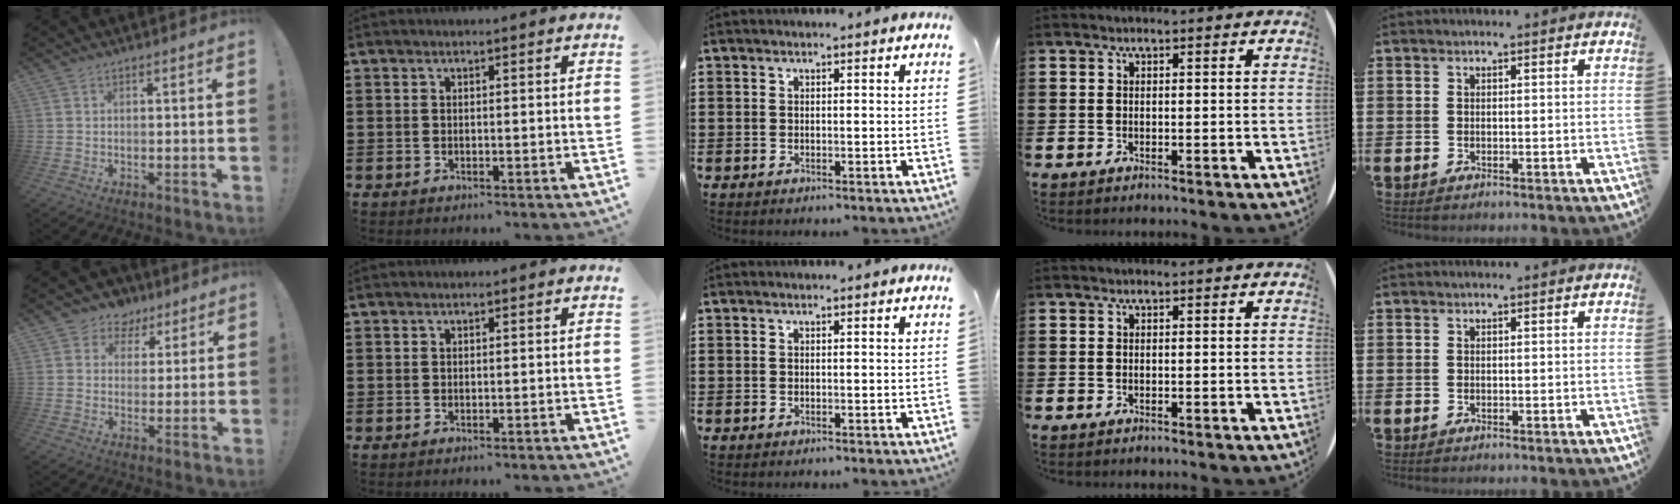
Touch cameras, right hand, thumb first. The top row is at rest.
{"thumb": {"total": 7.1, "force": [3.9, 5.8, 1.2], "torque": [-0.010, -0.022, 0.075]}}